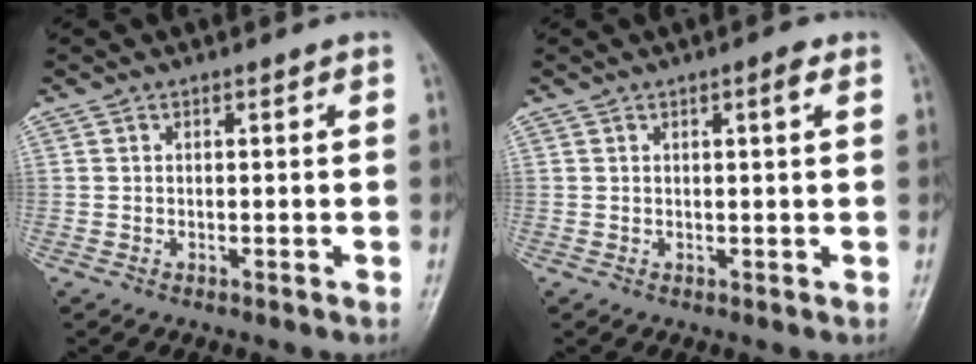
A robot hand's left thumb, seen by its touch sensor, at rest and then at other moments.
{"total": 1.9, "force": [0.9, 0.3, 1.7], "torque": [-0.026, -0.001, 0.012]}